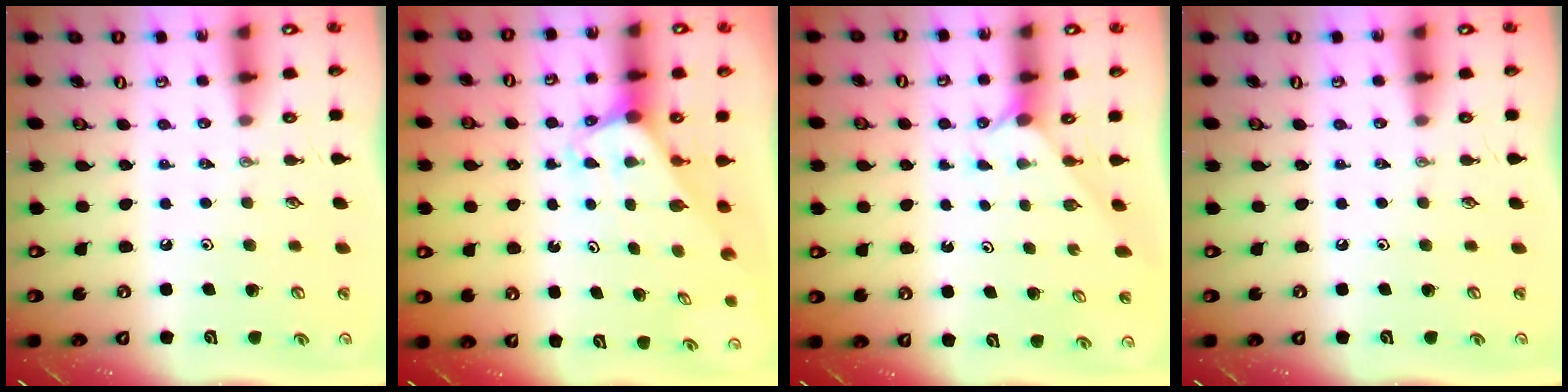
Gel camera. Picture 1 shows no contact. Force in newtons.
{"total": 1.9, "press": 1.9, "slide": 0.1}
{"total": 0.9, "press": 0.9, "slide": 0.1}
{"total": 0.0}